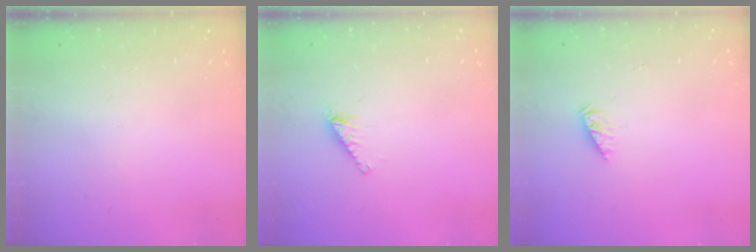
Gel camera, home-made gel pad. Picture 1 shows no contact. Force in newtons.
{"total": 1.2, "press": 1.2, "slide": 0.1}
{"total": 2.1, "press": 2.1, "slide": 0.3}